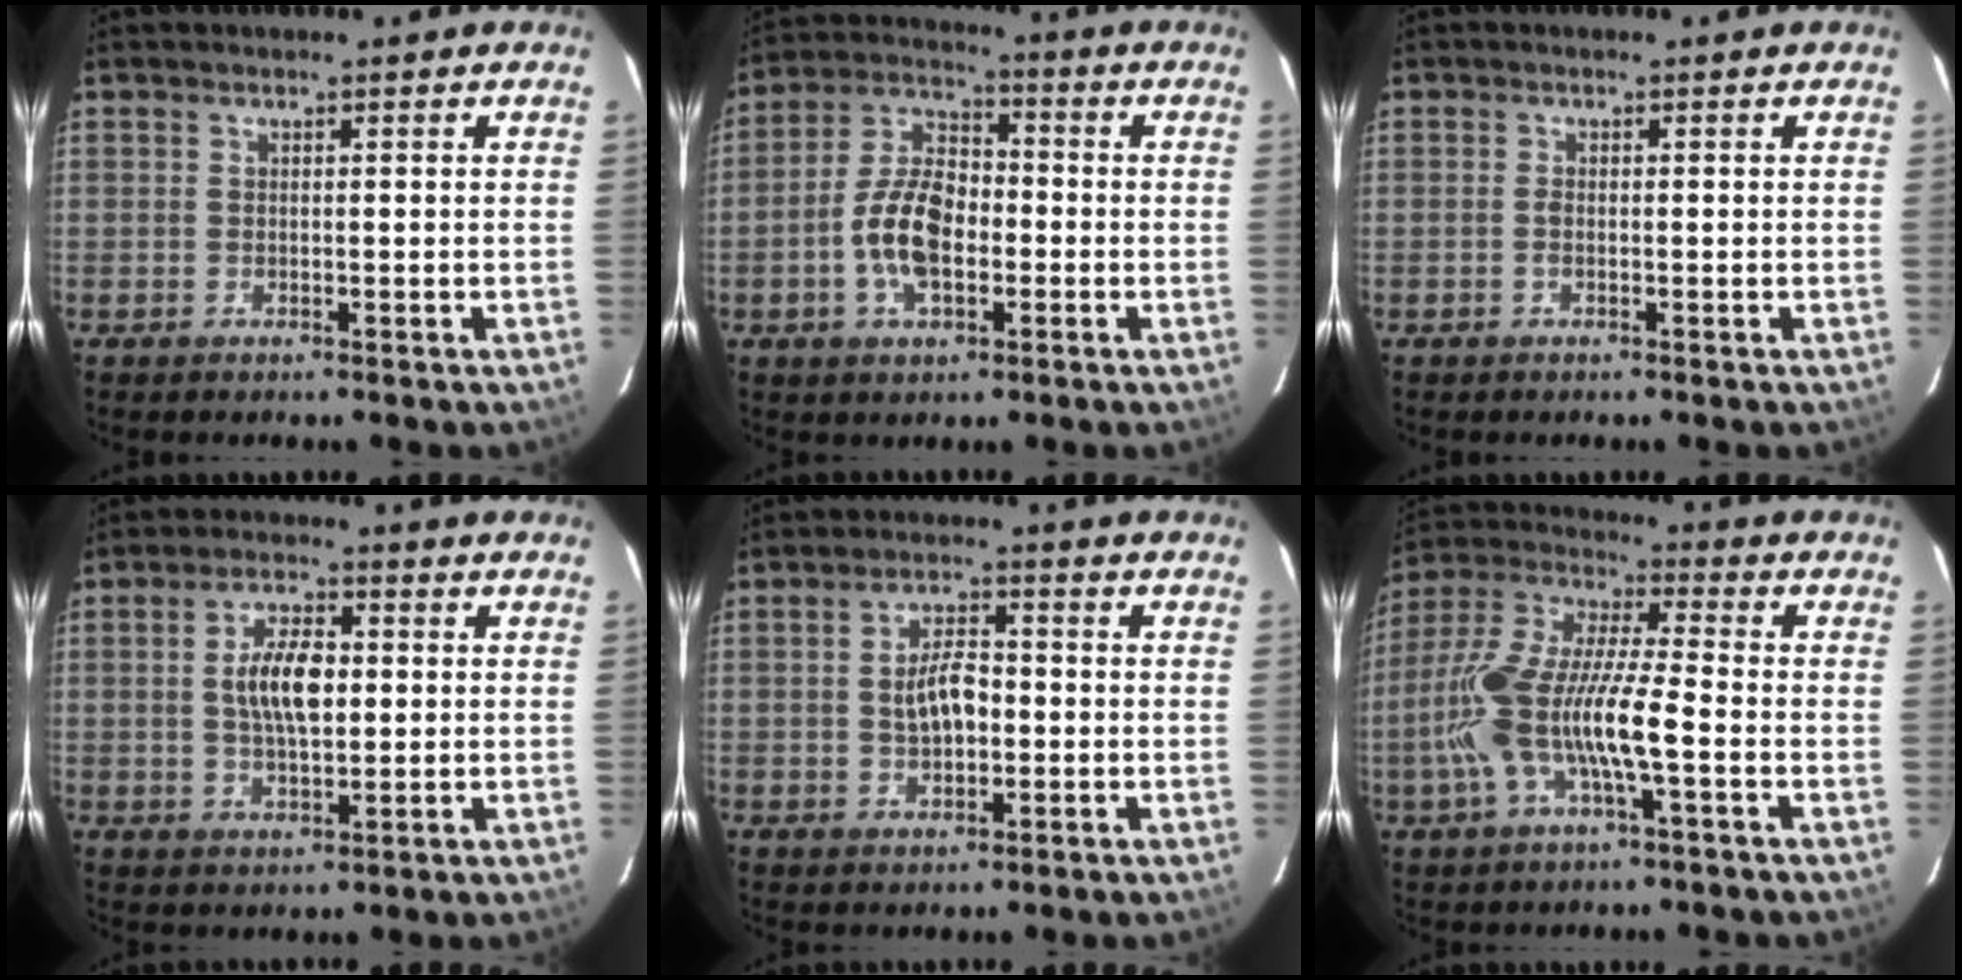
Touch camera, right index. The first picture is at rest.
{"total": 10.8, "force": [-2.8, 6.0, 8.6], "torque": [-0.177, 0.015, -0.050]}
{"total": 0.7, "force": [-0.2, 0.3, 0.5], "torque": [-0.011, 0.002, -0.005]}
{"total": 8.4, "force": [0.7, 3.8, 7.4], "torque": [-0.139, 0.008, 0.016]}
{"total": 6.1, "force": [-0.5, 3.1, 5.2], "torque": [-0.099, 0.009, -0.002]}
{"total": 15.5, "force": [-4.2, 2.9, 14.6], "torque": [-0.298, -0.002, -0.082]}